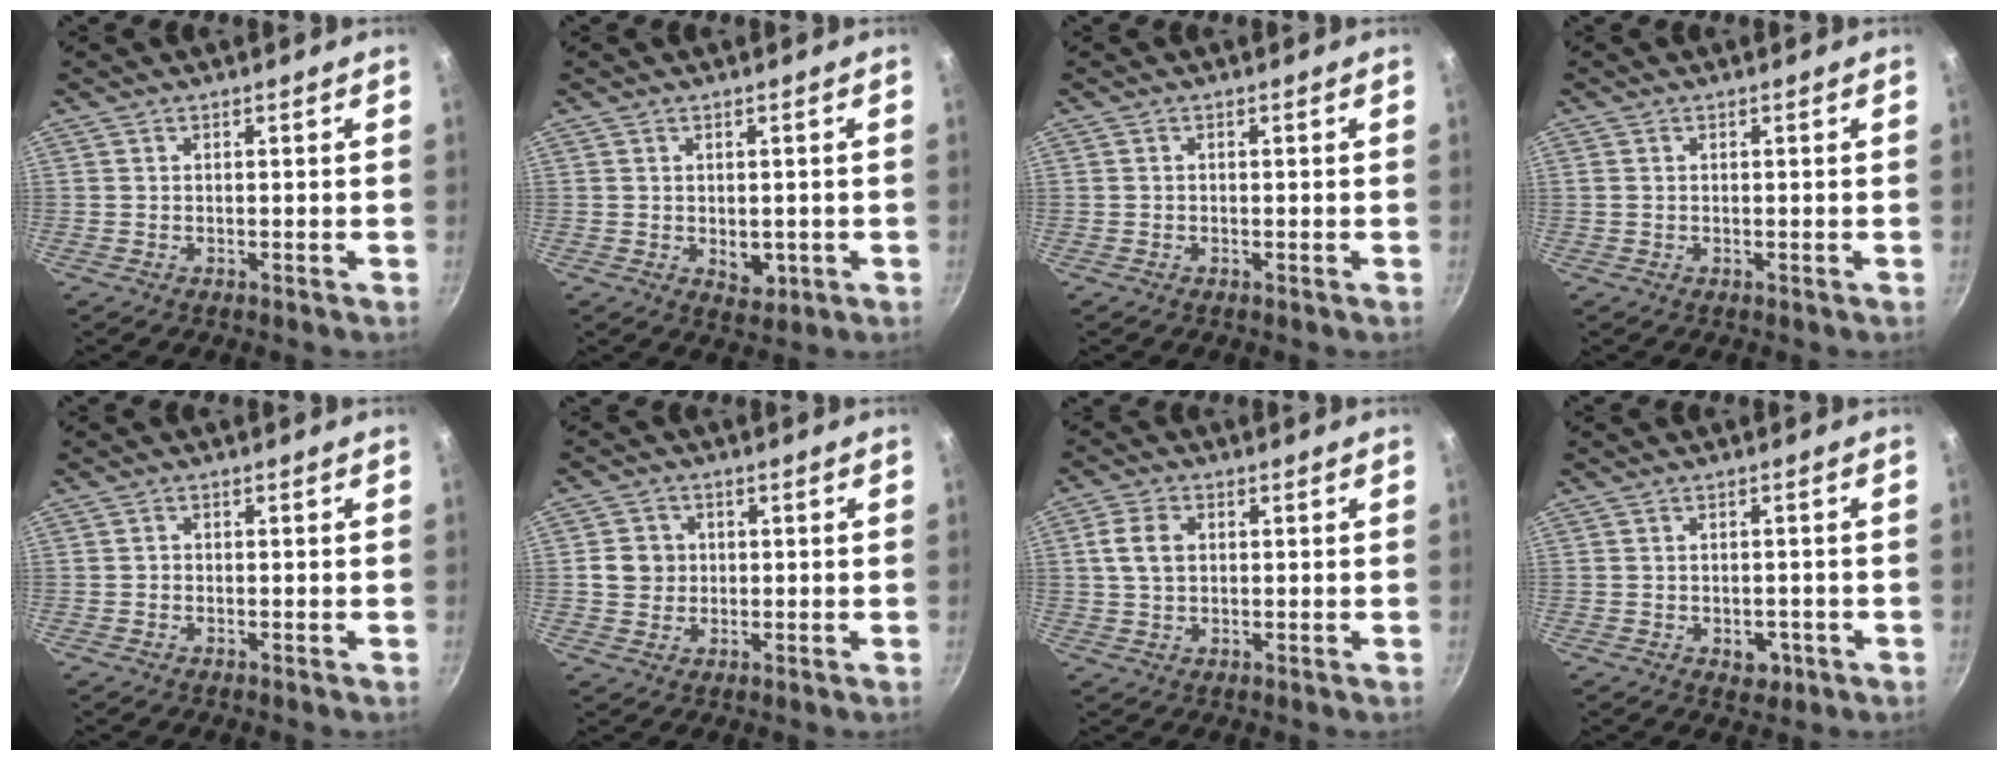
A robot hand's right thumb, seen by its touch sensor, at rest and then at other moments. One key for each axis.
{"total": 3.7, "fx": -0.5, "fy": 2.6, "fz": 2.6, "tx": -0.025, "ty": -0.003, "tz": -0.001}
{"total": 0.0}
{"total": 0.7, "fx": 0.2, "fy": 0.6, "fz": 0.3, "tx": -0.007, "ty": 0.002, "tz": 0.002}
{"total": 0.7, "fx": -0.2, "fy": 0.6, "fz": 0.2, "tx": -0.001, "ty": 0.002, "tz": -0.005}
{"total": 4.9, "fx": 0.3, "fy": 4.6, "fz": 1.6, "tx": -0.001, "ty": 0.006, "tz": 0.000}
{"total": 5.6, "fx": 1.0, "fy": 4.0, "fz": 3.8, "tx": -0.063, "ty": 0.007, "tz": 0.016}
{"total": 3.5, "fx": -1.3, "fy": 2.5, "fz": 2.1, "tx": -0.017, "ty": 0.009, "tz": -0.007}